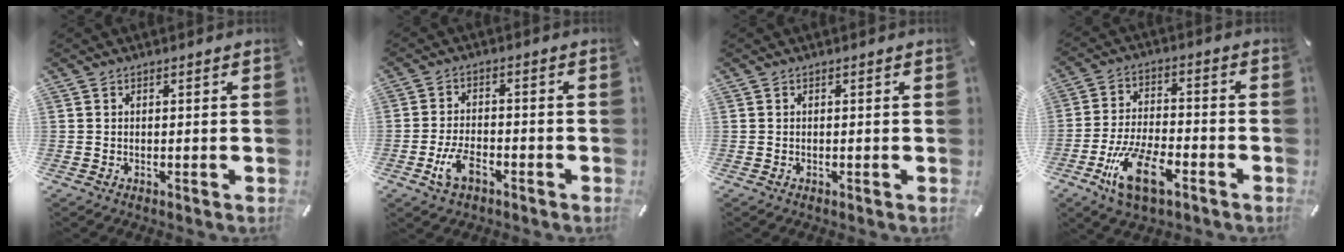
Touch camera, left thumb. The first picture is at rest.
{"total": 7.2, "force": [-3.4, 3.9, 5.0], "torque": [-0.110, 0.011, -0.064]}
{"total": 0.0}
{"total": 13.2, "force": [-6.6, 6.0, 9.8], "torque": [-0.201, 0.021, -0.118]}